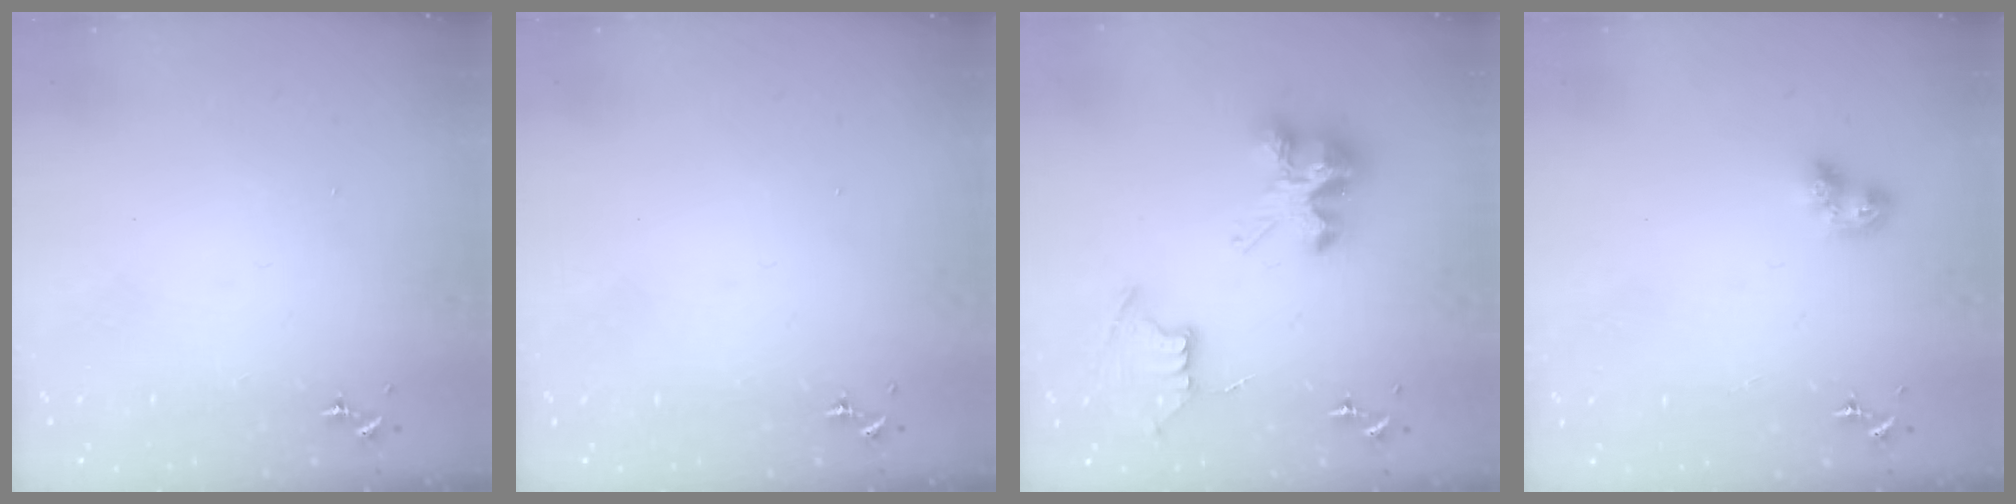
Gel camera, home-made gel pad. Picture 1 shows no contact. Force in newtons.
{"total": 0.0}
{"total": 11.8, "press": 11.7, "slide": 0.8}
{"total": 6.0, "press": 6.0, "slide": 0.3}